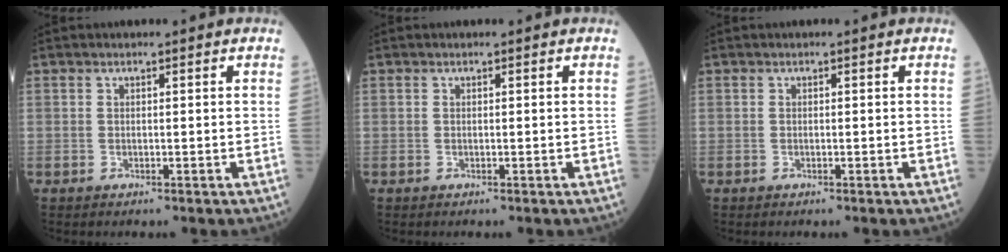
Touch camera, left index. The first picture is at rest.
{"total": 0.0}
{"total": 0.0}